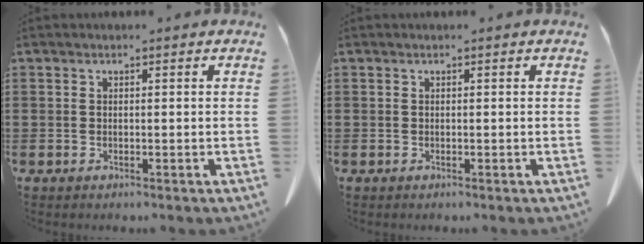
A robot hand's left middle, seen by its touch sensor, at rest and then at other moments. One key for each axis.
{"total": 0.0}